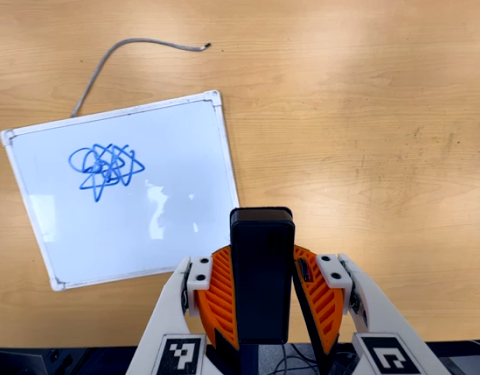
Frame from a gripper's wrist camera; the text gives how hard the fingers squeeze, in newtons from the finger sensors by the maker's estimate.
{"total": 6.2, "left": 5.3, "right": 7.1}